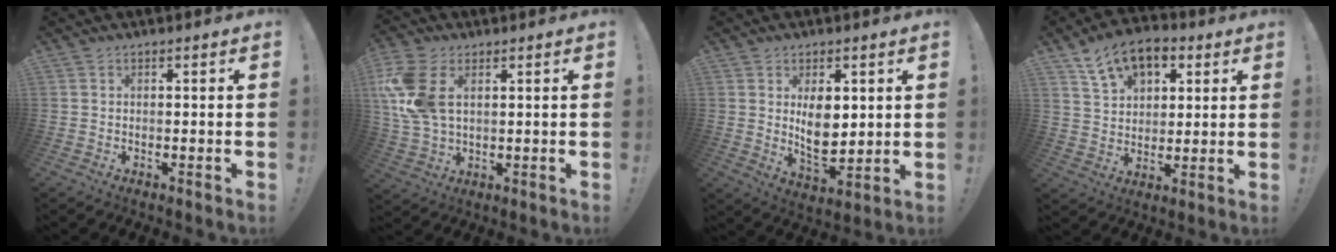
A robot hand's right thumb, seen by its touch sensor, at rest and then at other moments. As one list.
[{"total": 13.2, "force": [3.9, 8.1, 9.6], "torque": [-0.199, -0.011, 0.074]}, {"total": 9.3, "force": [2.7, 5.6, 6.9], "torque": [-0.111, -0.030, 0.049]}, {"total": 12.9, "force": [7.1, 8.3, 6.8], "torque": [-0.105, -0.030, 0.135]}]